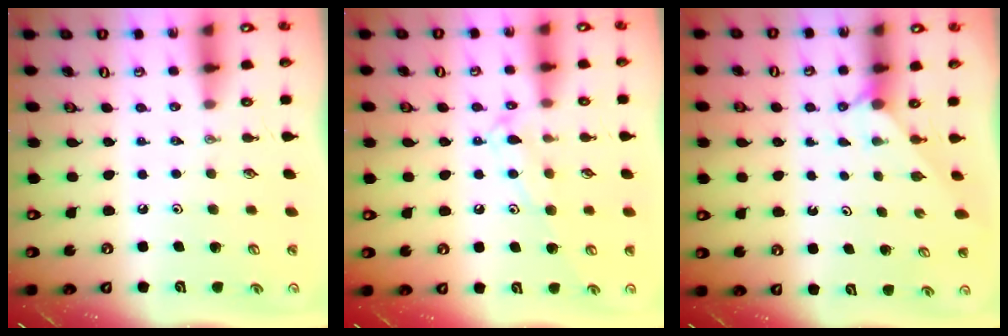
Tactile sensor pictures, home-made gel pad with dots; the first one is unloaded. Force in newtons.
{"total": 10.9, "press": 10.8, "slide": 0.8}
{"total": 2.2, "press": 2.2, "slide": 0.2}